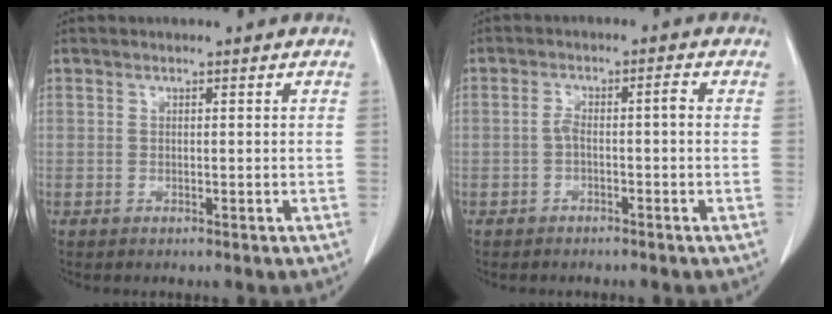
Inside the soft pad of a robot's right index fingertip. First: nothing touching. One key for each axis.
{"total": 3.4, "fx": -0.8, "fy": 0.6, "fz": 3.2, "tx": -0.063, "ty": 0.023, "tz": -0.010}